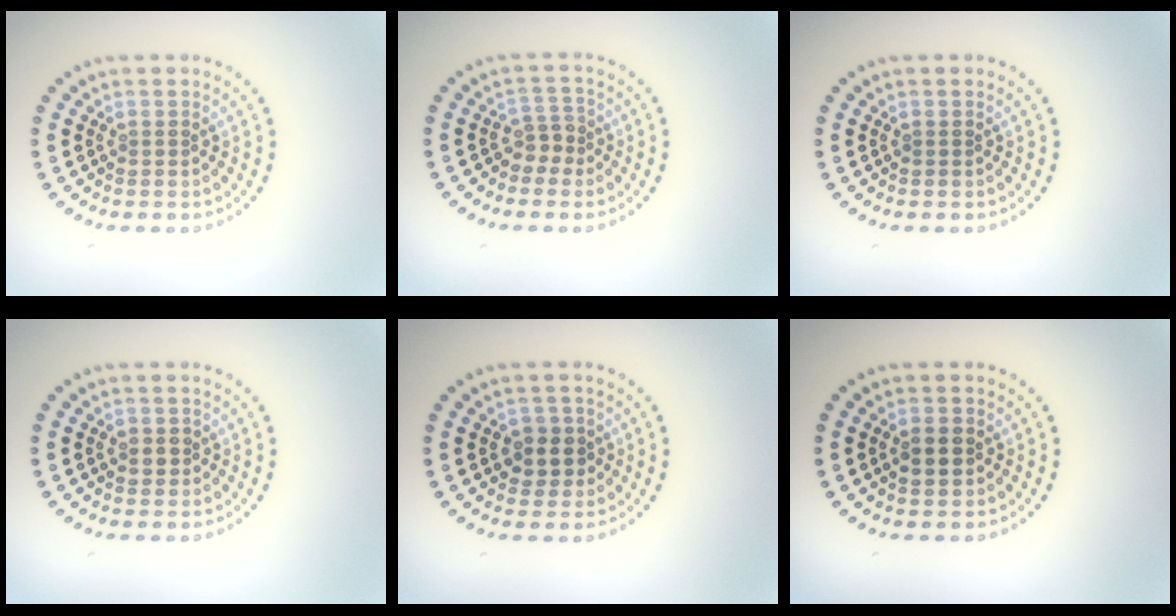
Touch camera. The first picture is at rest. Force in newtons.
{"total": 1.8, "press": 1.3, "slide": 1.3}
{"total": 0.0}
{"total": 1.2, "press": 1.2, "slide": 0.4}
{"total": 2.5, "press": 2.4, "slide": 0.8}
{"total": 2.4, "press": 2.4, "slide": 0.1}